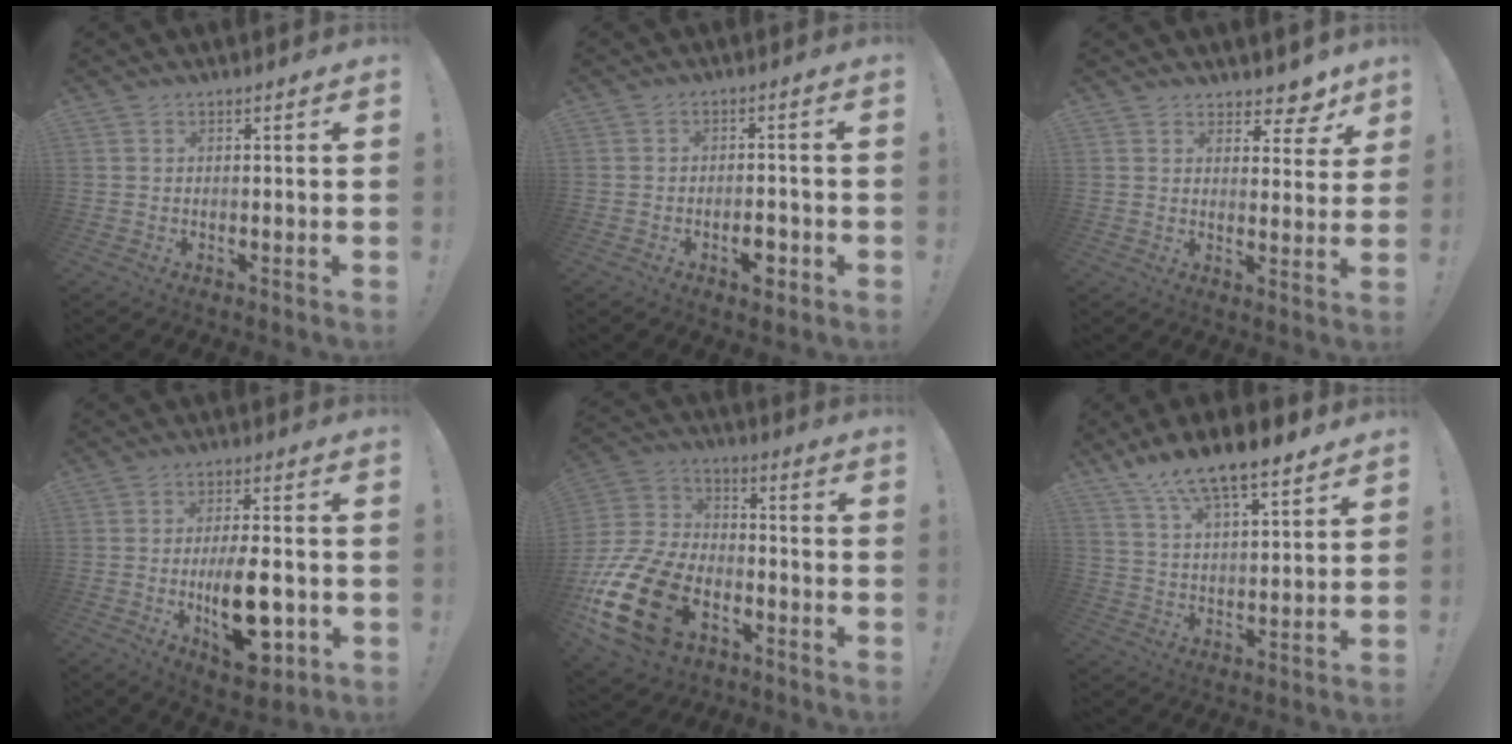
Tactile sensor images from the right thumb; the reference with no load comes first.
{"total": 4.9, "force": [-2.6, 2.6, 3.2], "torque": [-0.043, 0.017, -0.043]}
{"total": 6.7, "force": [5.4, 3.5, 1.7], "torque": [-0.001, -0.052, 0.098]}
{"total": 16.0, "force": [-4.0, 6.5, 14.1], "torque": [-0.231, 0.007, -0.059]}
{"total": 23.9, "force": [-10.4, 15.2, 15.2], "torque": [-0.303, 0.065, -0.167]}
{"total": 12.3, "force": [9.8, 3.8, 6.5], "torque": [-0.111, -0.065, 0.174]}